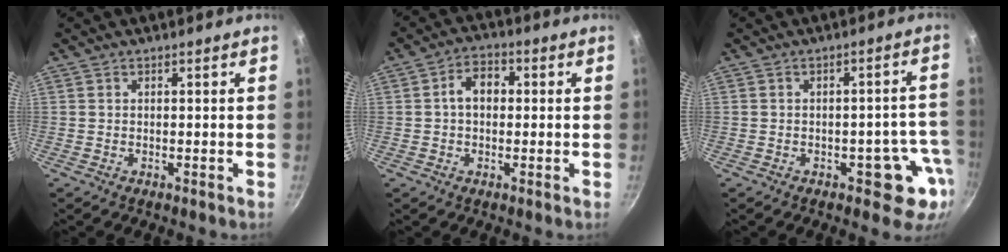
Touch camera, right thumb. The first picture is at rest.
{"total": 5.8, "force": [0.5, 4.1, 4.1], "torque": [-0.043, 0.017, -0.001]}
{"total": 7.5, "force": [-3.2, 4.4, 5.2], "torque": [-0.003, 0.033, -0.032]}